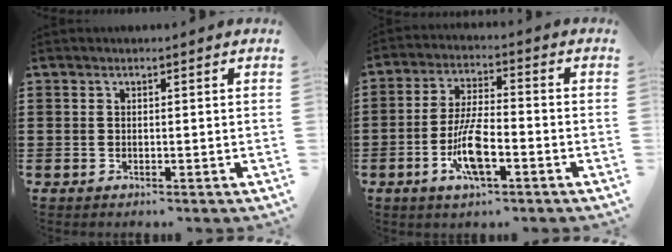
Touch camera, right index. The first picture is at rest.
{"total": 8.7, "force": [-3.2, 2.4, 7.7], "torque": [-0.164, -0.009, -0.063]}